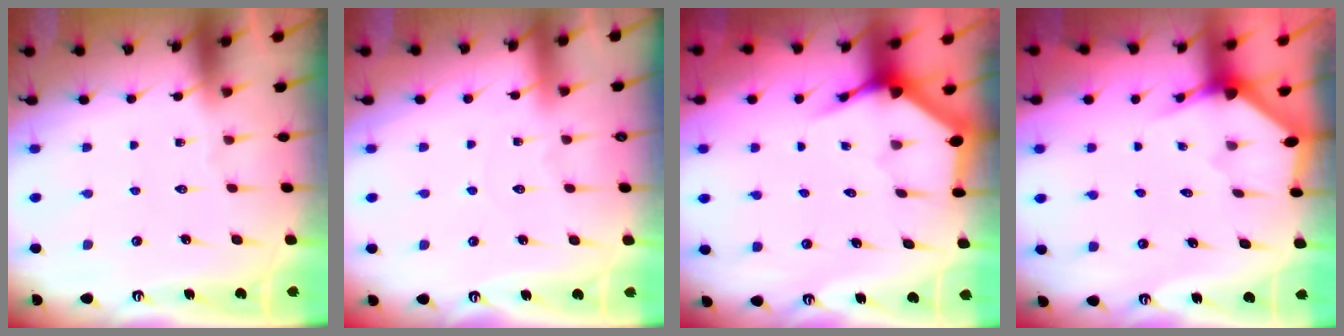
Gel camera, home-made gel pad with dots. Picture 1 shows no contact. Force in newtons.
{"total": 2.8, "press": 2.8, "slide": 0.3}
{"total": 3.8, "press": 3.8, "slide": 0.4}
{"total": 2.5, "press": 2.5, "slide": 0.1}